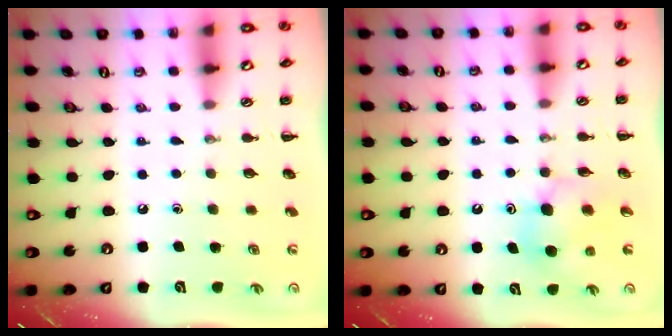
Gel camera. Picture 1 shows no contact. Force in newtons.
{"total": 7.7, "press": 7.6, "slide": 1.1}